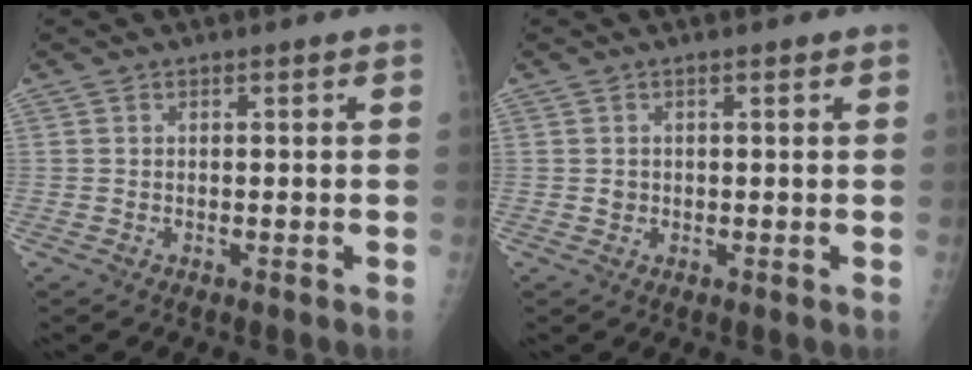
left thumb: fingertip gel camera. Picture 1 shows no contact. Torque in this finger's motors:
{"motor_torque": [-0.14, 0.05, -0.09, -0.06, 0.00]}